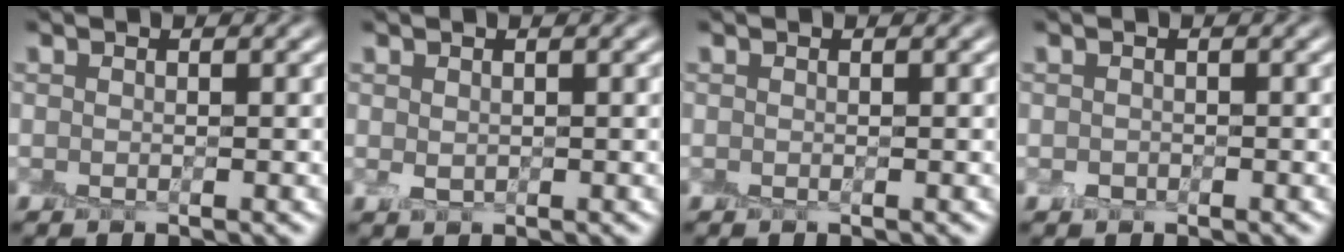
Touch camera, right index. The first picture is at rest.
{"total": 0.9, "force": [0.2, 0.7, 0.6], "torque": [-0.016, 0.000, 0.008]}
{"total": 0.0}
{"total": 0.7, "force": [-0.3, 0.6, 0.2], "torque": [-0.002, -0.004, -0.007]}